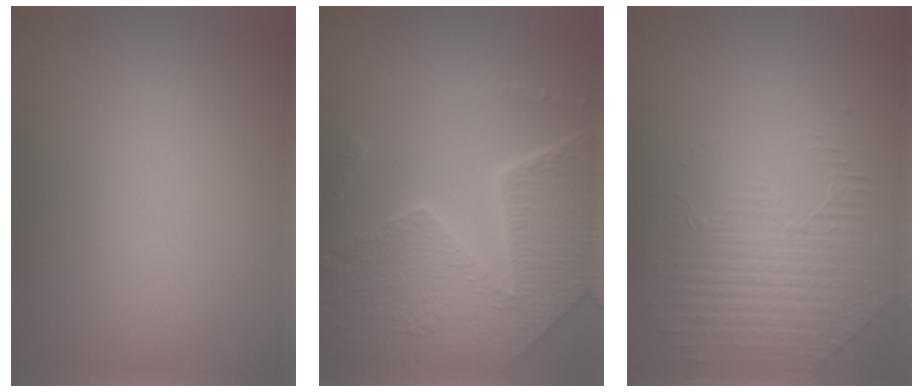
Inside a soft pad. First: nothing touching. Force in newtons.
{"total": 8.3, "press": 5.9, "slide": 5.9}
{"total": 2.1, "press": 1.8, "slide": 1.0}